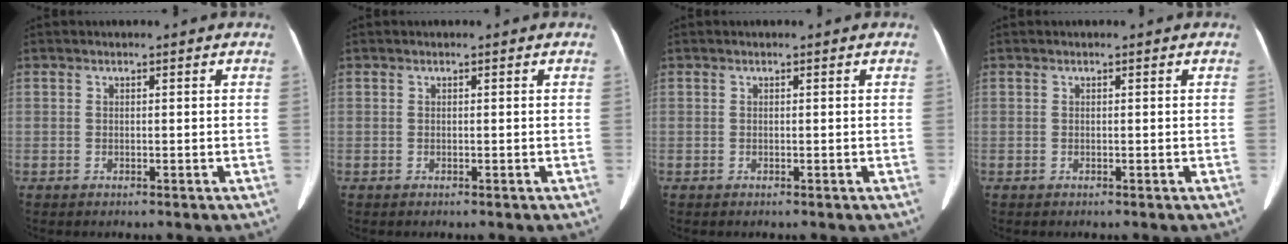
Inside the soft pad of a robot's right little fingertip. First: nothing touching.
{"total": 0.0}
{"total": 0.0}
{"total": 0.0}